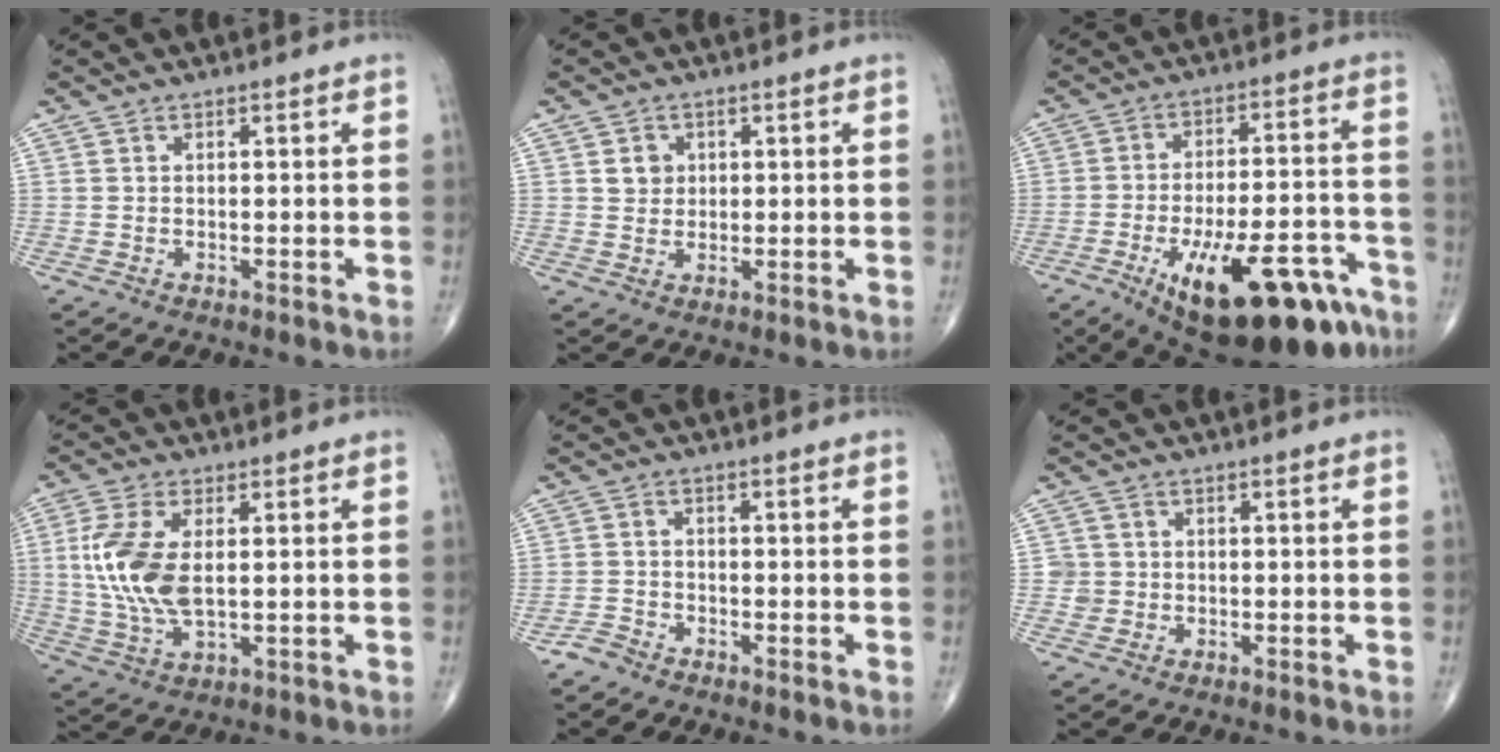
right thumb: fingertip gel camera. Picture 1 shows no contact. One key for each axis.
{"total": 3.1, "fx": 0.9, "fy": 2.7, "fz": 1.1, "tx": -0.001, "ty": -0.003, "tz": 0.014}
{"total": 24.0, "fx": -13.3, "fy": 8.9, "fz": 17.9, "tx": -0.213, "ty": 0.063, "tz": -0.187}
{"total": 11.6, "fx": 1.4, "fy": 5.8, "fz": 10.0, "tx": -0.224, "ty": -0.007, "tz": 0.033}
{"total": 2.3, "fx": -2.0, "fy": 1.2, "fz": 0.3, "tx": -0.008, "ty": 0.006, "tz": -0.043}
{"total": 2.2, "fx": -0.2, "fy": 2.2, "fz": -0.1, "tx": 0.021, "ty": 0.008, "tz": -0.005}